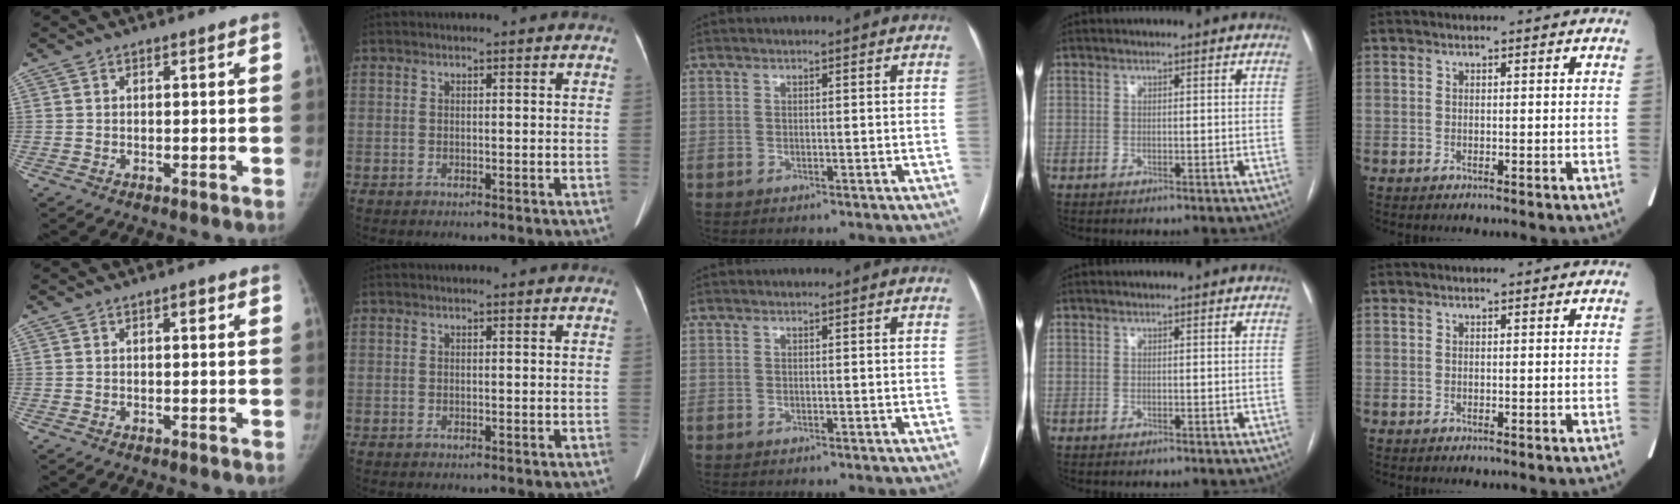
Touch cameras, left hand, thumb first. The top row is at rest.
{"thumb": {"total": 1.0, "force": [0.4, 0.5, 0.8], "torque": [-0.003, 0.003, 0.004]}}